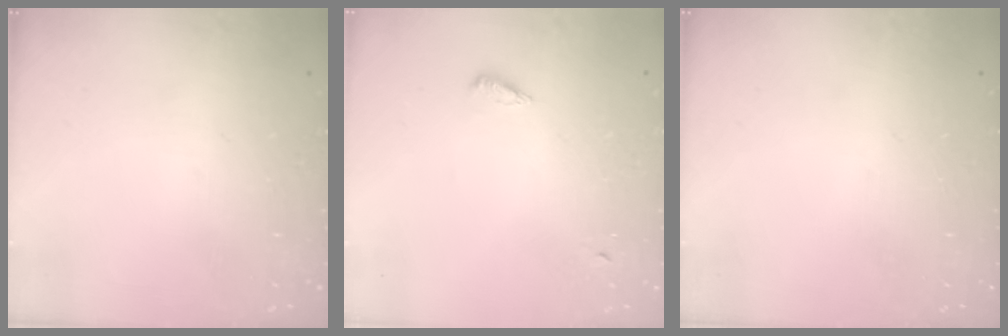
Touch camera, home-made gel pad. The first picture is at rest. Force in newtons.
{"total": 3.1, "press": 3.0, "slide": 0.7}
{"total": 0.0}